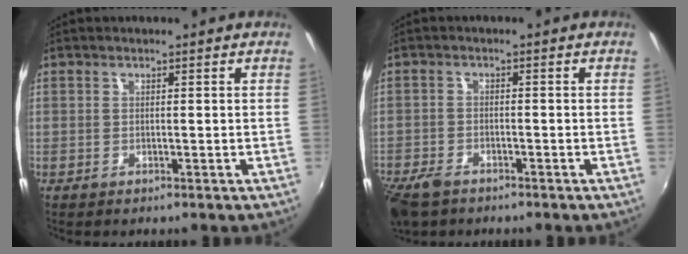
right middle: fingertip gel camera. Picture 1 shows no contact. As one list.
[{"total": 7.6, "force": [-5.6, 3.7, 3.5], "torque": [-0.104, -0.024, -0.107]}]